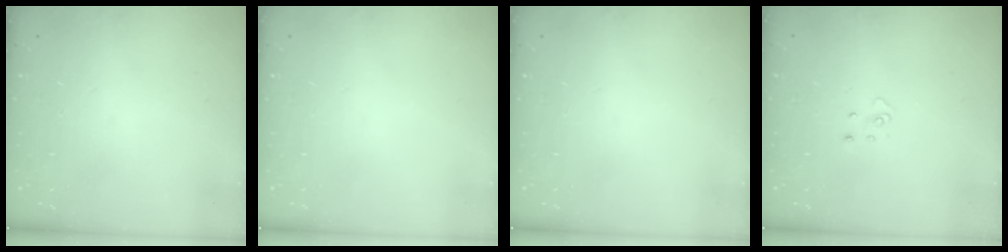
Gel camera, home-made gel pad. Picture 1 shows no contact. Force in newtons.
{"total": 0.0}
{"total": 0.0}
{"total": 3.7, "press": 3.7, "slide": 0.3}